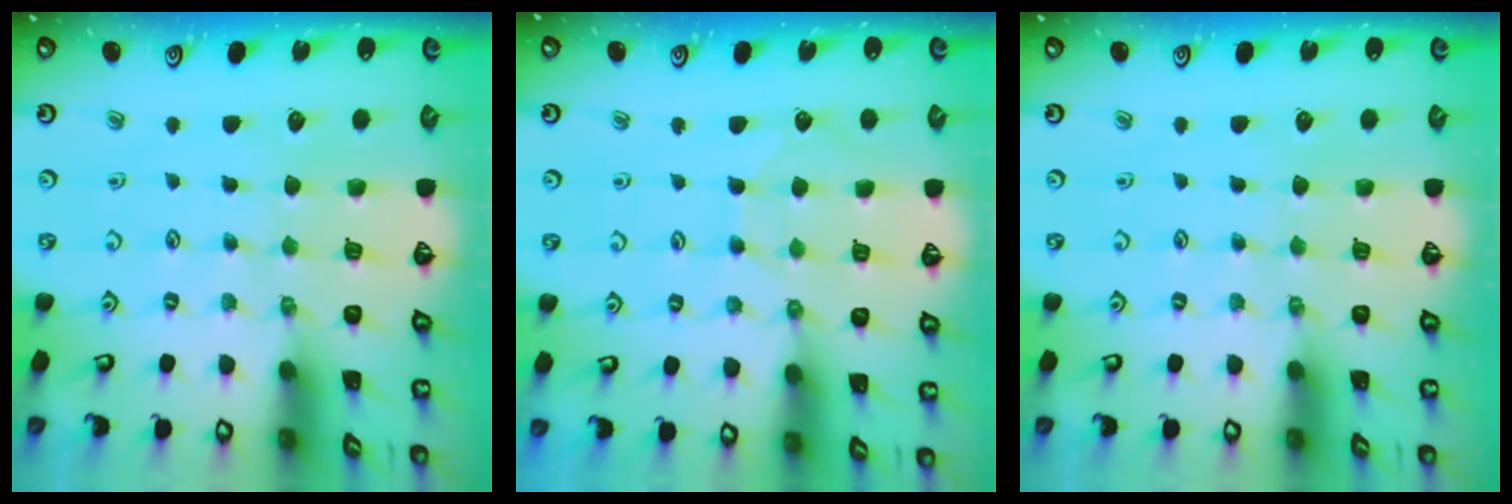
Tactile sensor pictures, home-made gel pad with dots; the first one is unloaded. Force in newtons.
{"total": 6.0, "press": 6.0, "slide": 0.6}
{"total": 0.0}